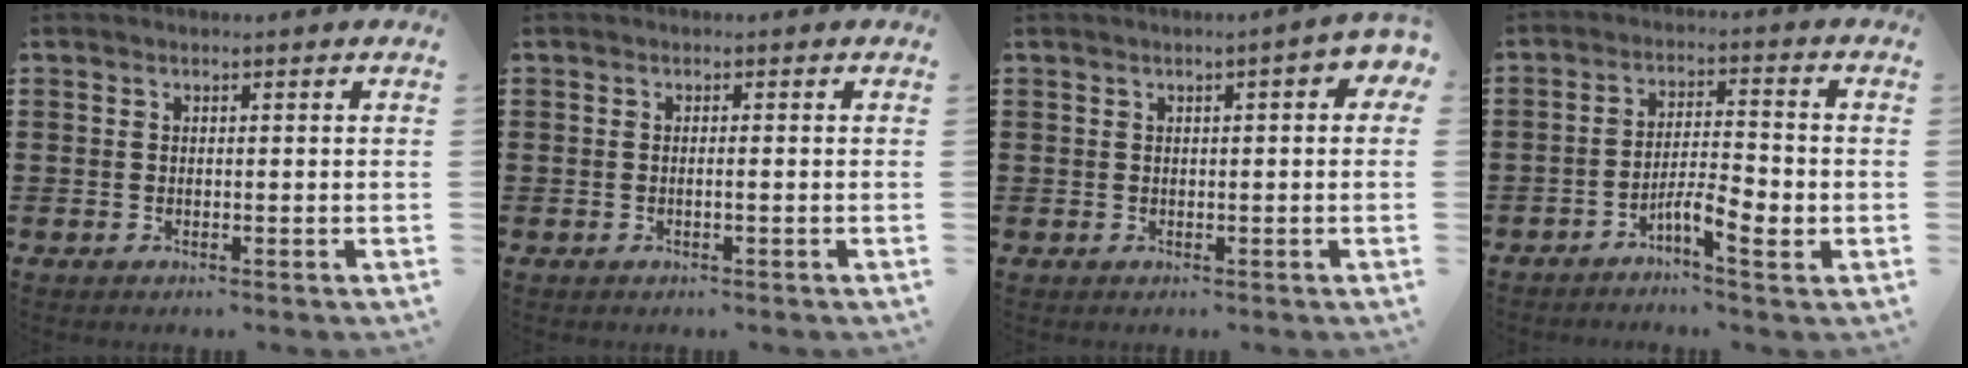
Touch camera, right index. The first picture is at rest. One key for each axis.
{"total": 0.7, "fx": -0.4, "fy": -0.1, "fz": 0.6, "tx": -0.012, "ty": -0.004, "tz": -0.007}
{"total": 1.7, "fx": 0.2, "fy": 0.3, "fz": 1.7, "tx": -0.032, "ty": 0.000, "tz": 0.004}
{"total": 5.6, "fx": -3.0, "fy": 1.2, "fz": 4.6, "tx": -0.078, "ty": 0.002, "tz": -0.055}